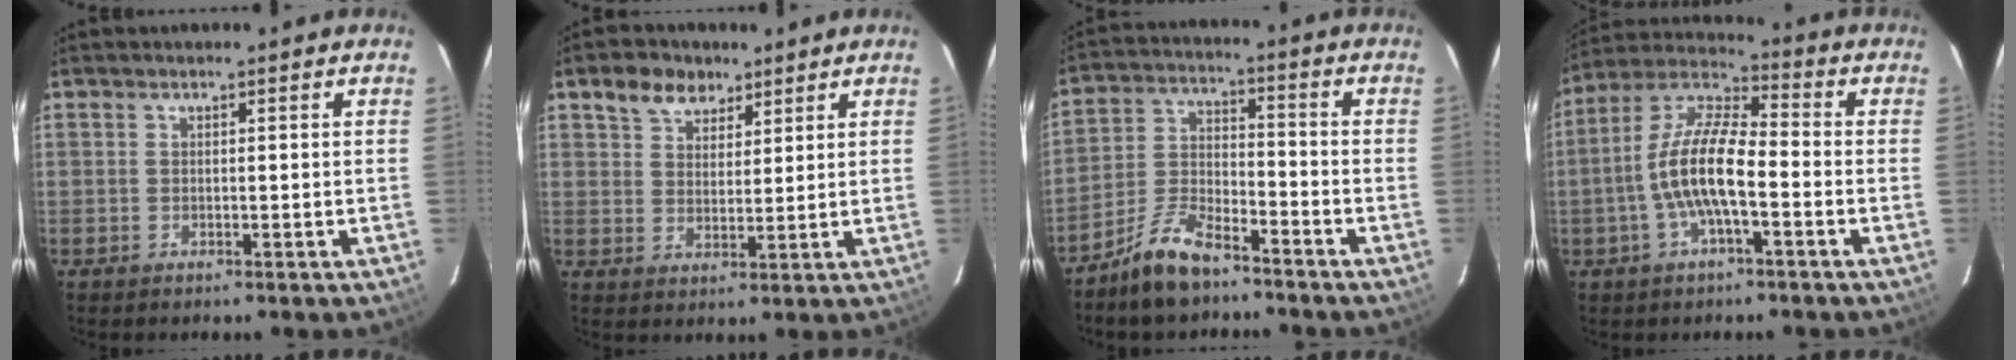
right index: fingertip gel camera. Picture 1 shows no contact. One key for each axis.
{"total": 6.7, "fx": 4.4, "fy": 4.3, "fz": 2.5, "tx": -0.047, "ty": 0.020, "tz": 0.075}
{"total": 9.3, "fx": -7.4, "fy": 2.9, "fz": 4.9, "tx": -0.115, "ty": 0.012, "tz": -0.145}
{"total": 12.1, "fx": -3.1, "fy": 3.5, "fz": 11.1, "tx": -0.229, "ty": 0.008, "tz": -0.065}